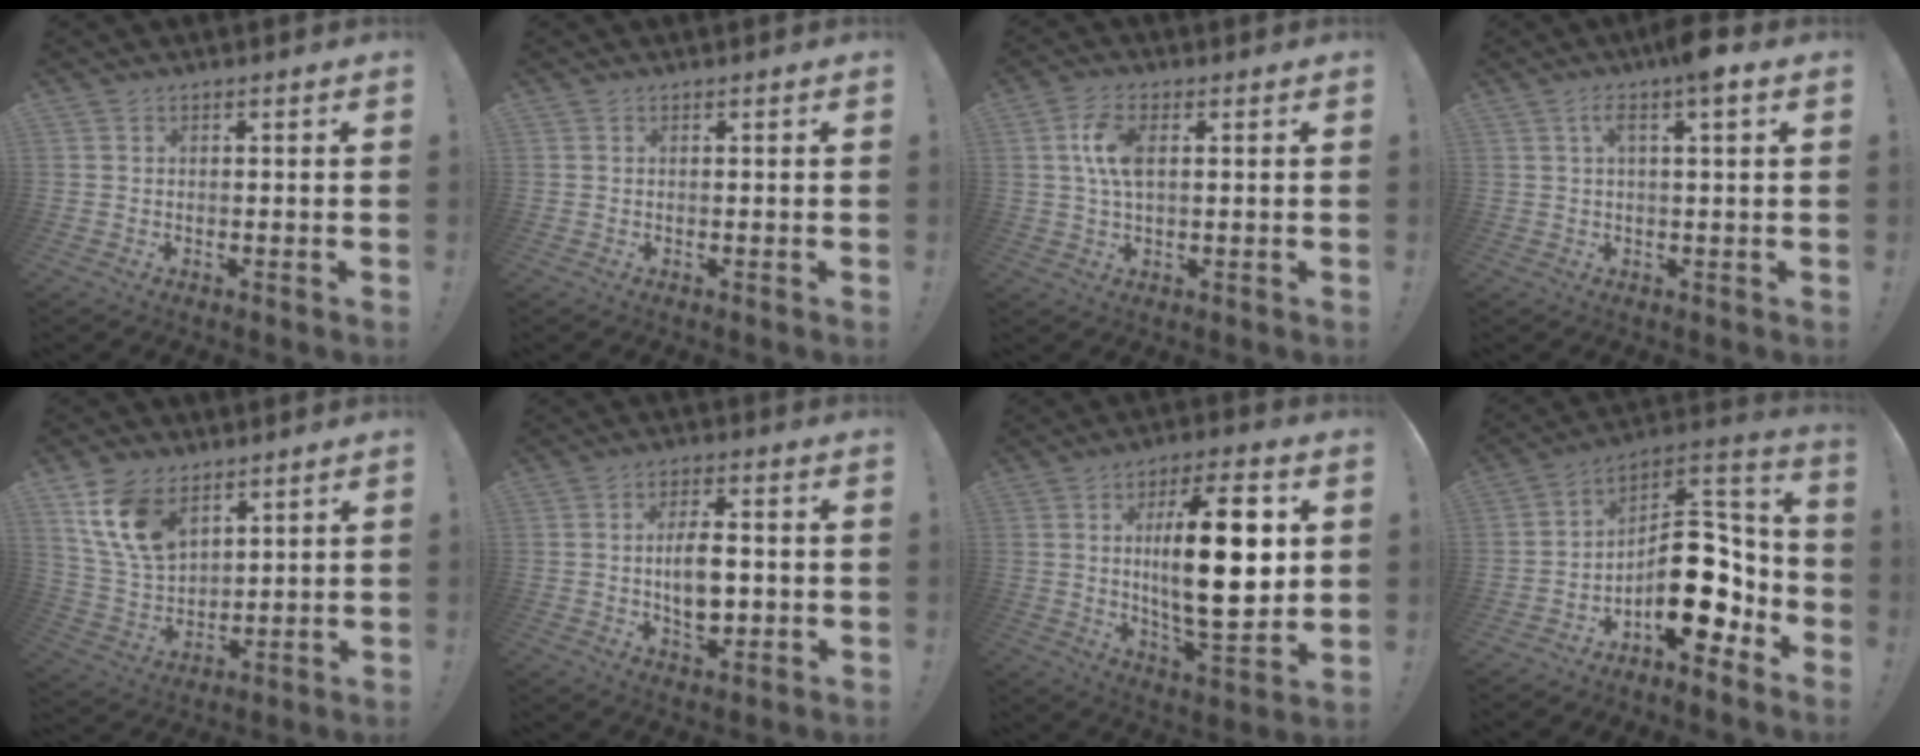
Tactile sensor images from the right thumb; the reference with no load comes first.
{"total": 0.0}
{"total": 8.1, "force": [1.6, 4.0, 6.8], "torque": [-0.138, 0.003, 0.026]}
{"total": 6.1, "force": [2.4, 0.6, 5.6], "torque": [-0.092, -0.001, 0.034]}
{"total": 13.9, "force": [7.8, 8.4, 7.9], "torque": [-0.167, -0.034, 0.153]}
{"total": 9.2, "force": [-0.5, 4.9, 7.8], "torque": [-0.123, 0.000, -0.009]}
{"total": 22.4, "force": [3.5, 7.6, 20.8], "torque": [-0.330, -0.016, 0.044]}
{"total": 18.9, "force": [-4.6, 11.1, 14.6], "torque": [-0.185, 0.024, -0.059]}